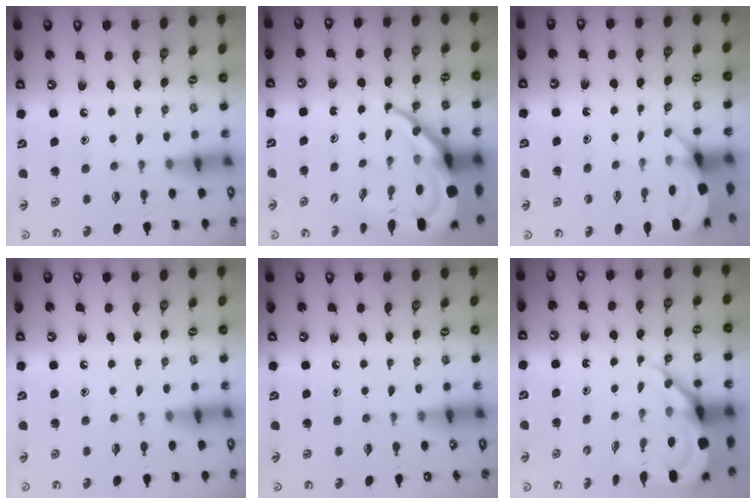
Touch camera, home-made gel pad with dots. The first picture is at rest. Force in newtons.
{"total": 15.1, "press": 15.0, "slide": 1.7}
{"total": 3.9, "press": 3.9, "slide": 0.3}
{"total": 0.0}
{"total": 0.0}
{"total": 9.0, "press": 8.9, "slide": 0.9}